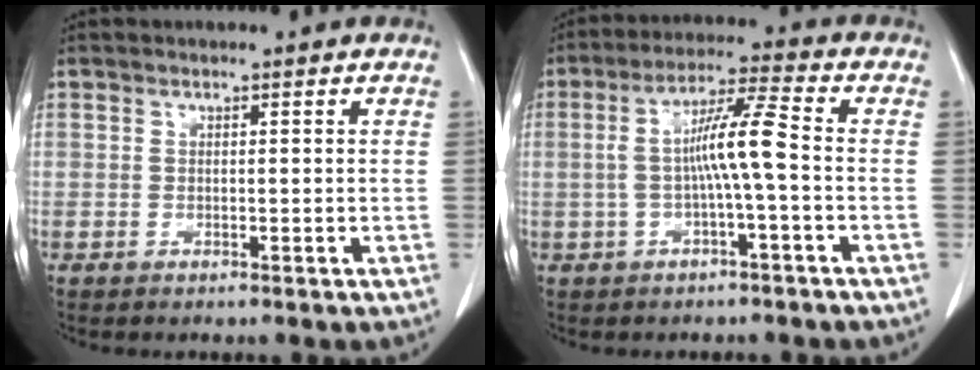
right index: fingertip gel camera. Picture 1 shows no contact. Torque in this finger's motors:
{"motor_torque": [1.02, -0.20, 0.59, 0.17]}